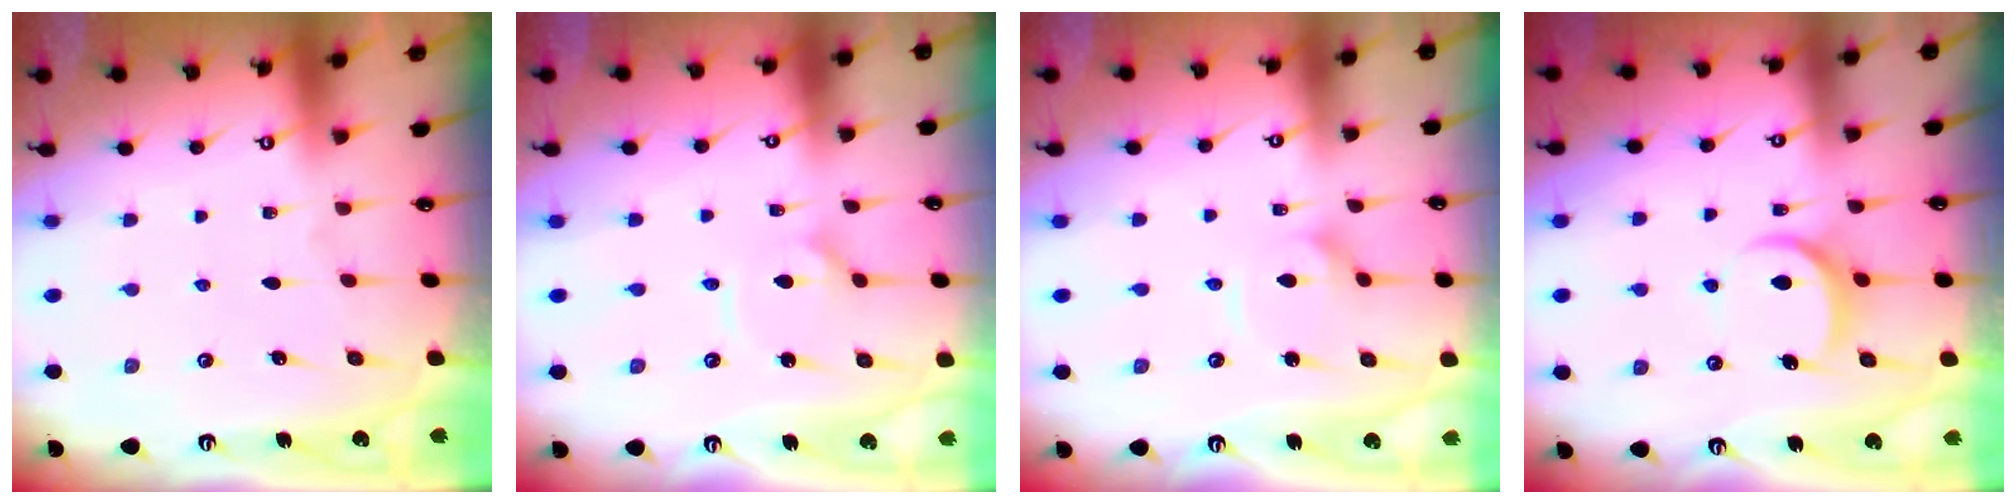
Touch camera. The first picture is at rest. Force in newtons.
{"total": 2.7, "press": 2.6, "slide": 0.7}
{"total": 2.7, "press": 2.7, "slide": 0.3}
{"total": 8.0, "press": 8.0, "slide": 0.7}